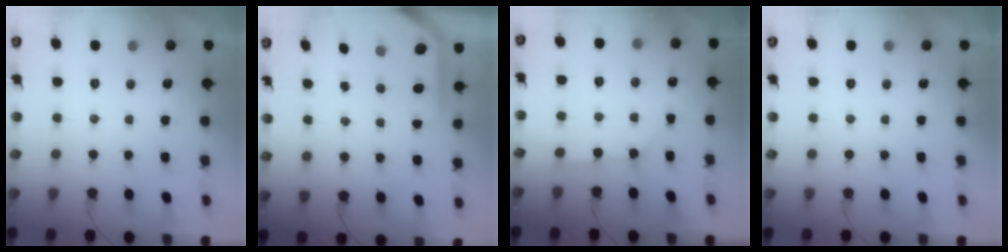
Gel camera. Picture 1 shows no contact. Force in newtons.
{"total": 5.2, "press": 5.1, "slide": 0.3}
{"total": 3.0, "press": 3.0, "slide": 0.4}
{"total": 0.0}